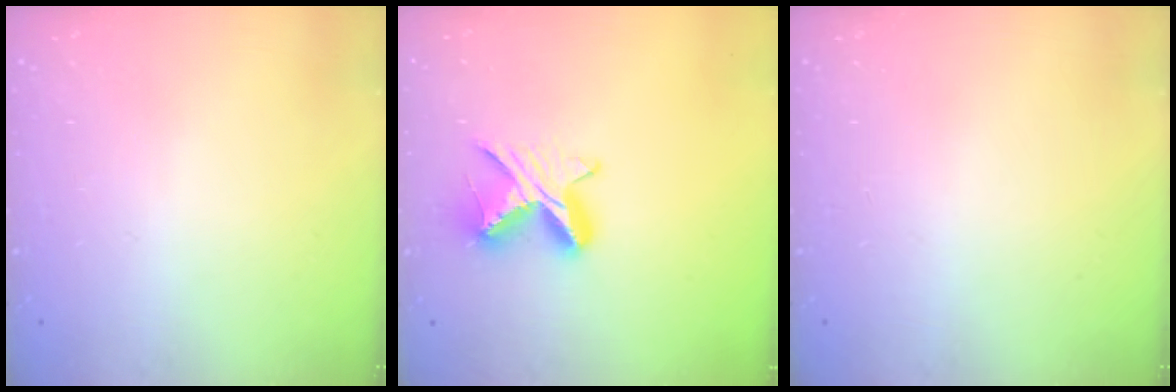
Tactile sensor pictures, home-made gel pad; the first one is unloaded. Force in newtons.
{"total": 8.7, "press": 8.7, "slide": 0.6}
{"total": 0.0}